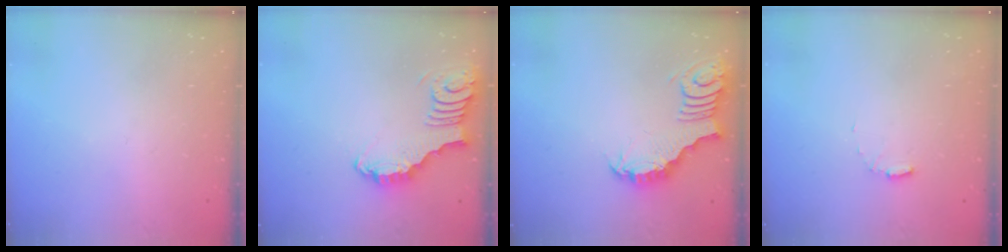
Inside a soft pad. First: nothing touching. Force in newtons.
{"total": 3.0, "press": 2.9, "slide": 0.3}
{"total": 3.6, "press": 3.5, "slide": 0.7}
{"total": 6.0, "press": 6.0, "slide": 0.5}